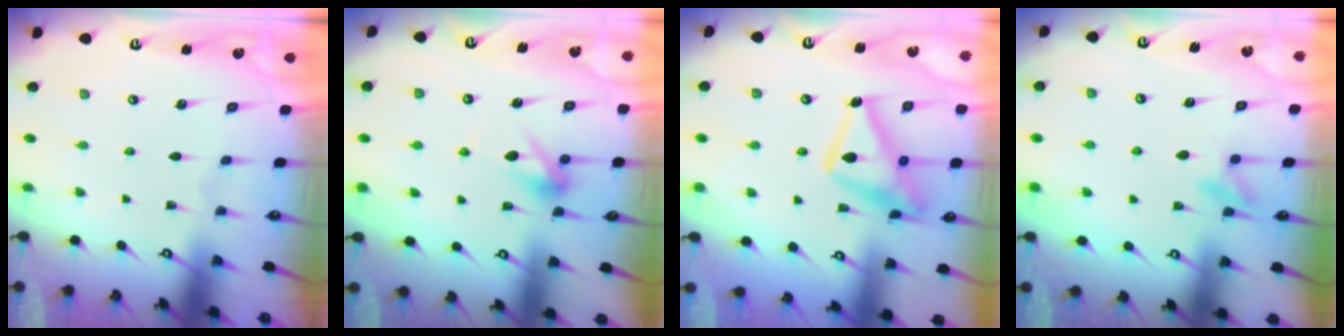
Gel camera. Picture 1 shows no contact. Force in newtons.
{"total": 7.2, "press": 7.2, "slide": 0.6}
{"total": 16.8, "press": 16.8, "slide": 1.0}
{"total": 7.8, "press": 7.7, "slide": 0.8}